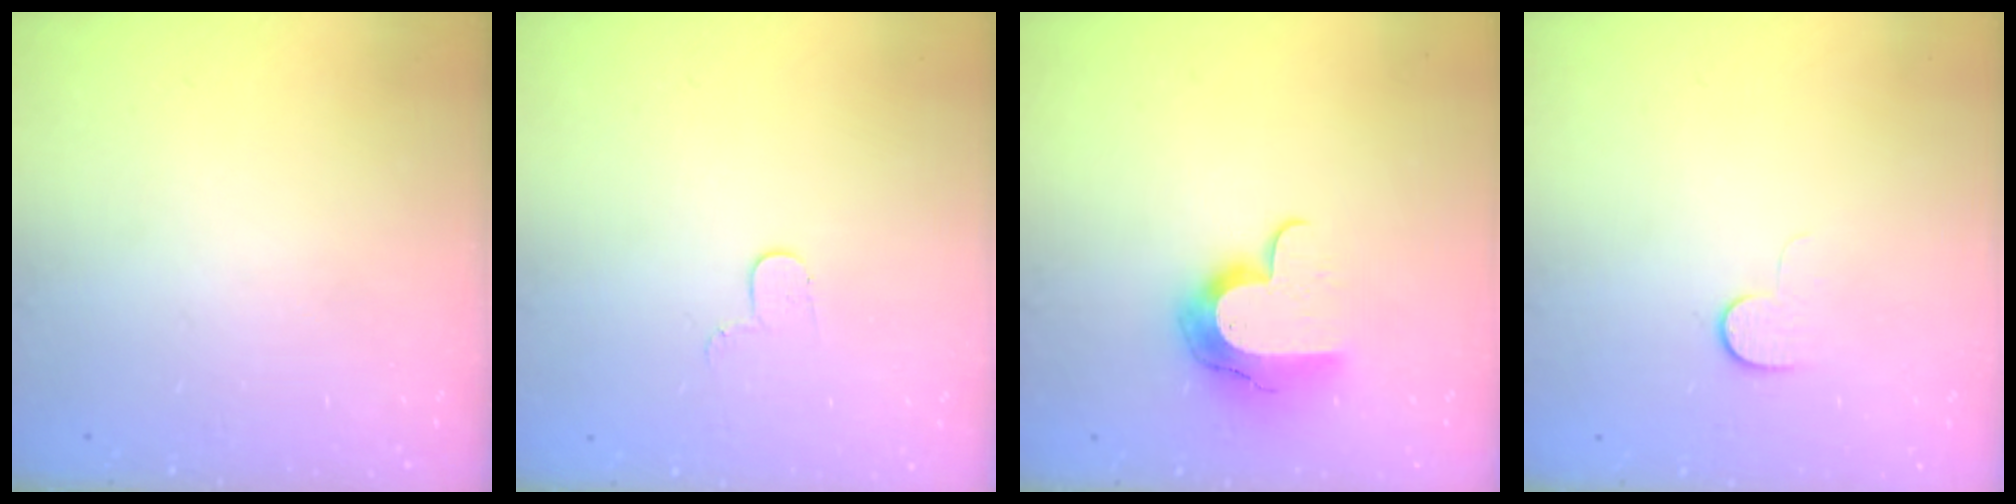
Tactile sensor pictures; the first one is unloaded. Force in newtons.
{"total": 3.4, "press": 3.4, "slide": 0.4}
{"total": 10.5, "press": 10.5, "slide": 0.8}
{"total": 4.8, "press": 4.7, "slide": 0.5}